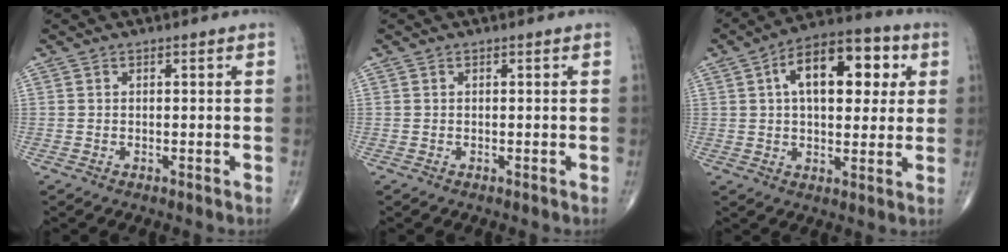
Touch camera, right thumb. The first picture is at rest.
{"total": 0.0}
{"total": 16.8, "force": [4.7, 8.8, 13.5], "torque": [-0.170, 0.016, 0.065]}